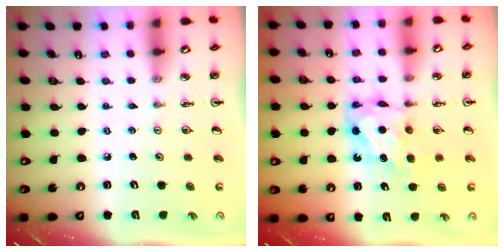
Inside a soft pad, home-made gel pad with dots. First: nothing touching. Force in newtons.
{"total": 7.0, "press": 6.9, "slide": 0.4}